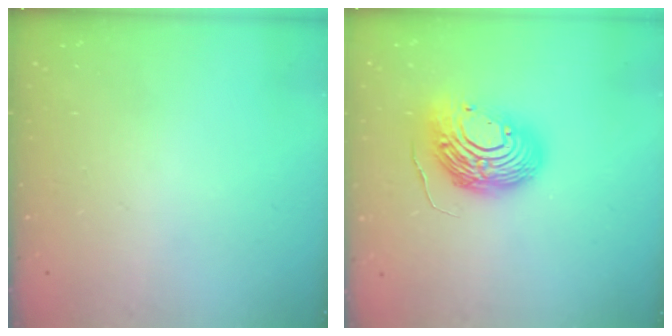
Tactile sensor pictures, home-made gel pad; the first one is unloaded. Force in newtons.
{"total": 14.7, "press": 14.7, "slide": 1.3}